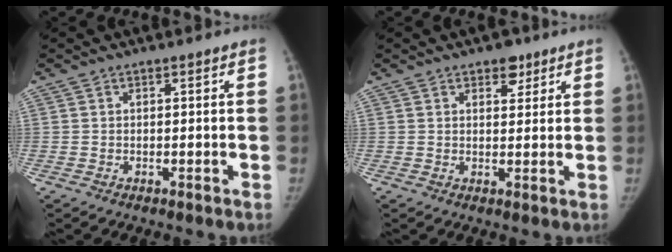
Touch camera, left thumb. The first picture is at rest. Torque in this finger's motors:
{"motor_torque": [0.20, -0.06, 0.37, -0.44, 0.08]}